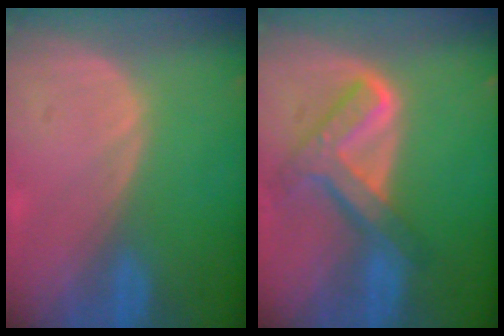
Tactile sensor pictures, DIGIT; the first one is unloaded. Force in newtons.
{"total": 8.0, "press": 6.8, "slide": 4.3}